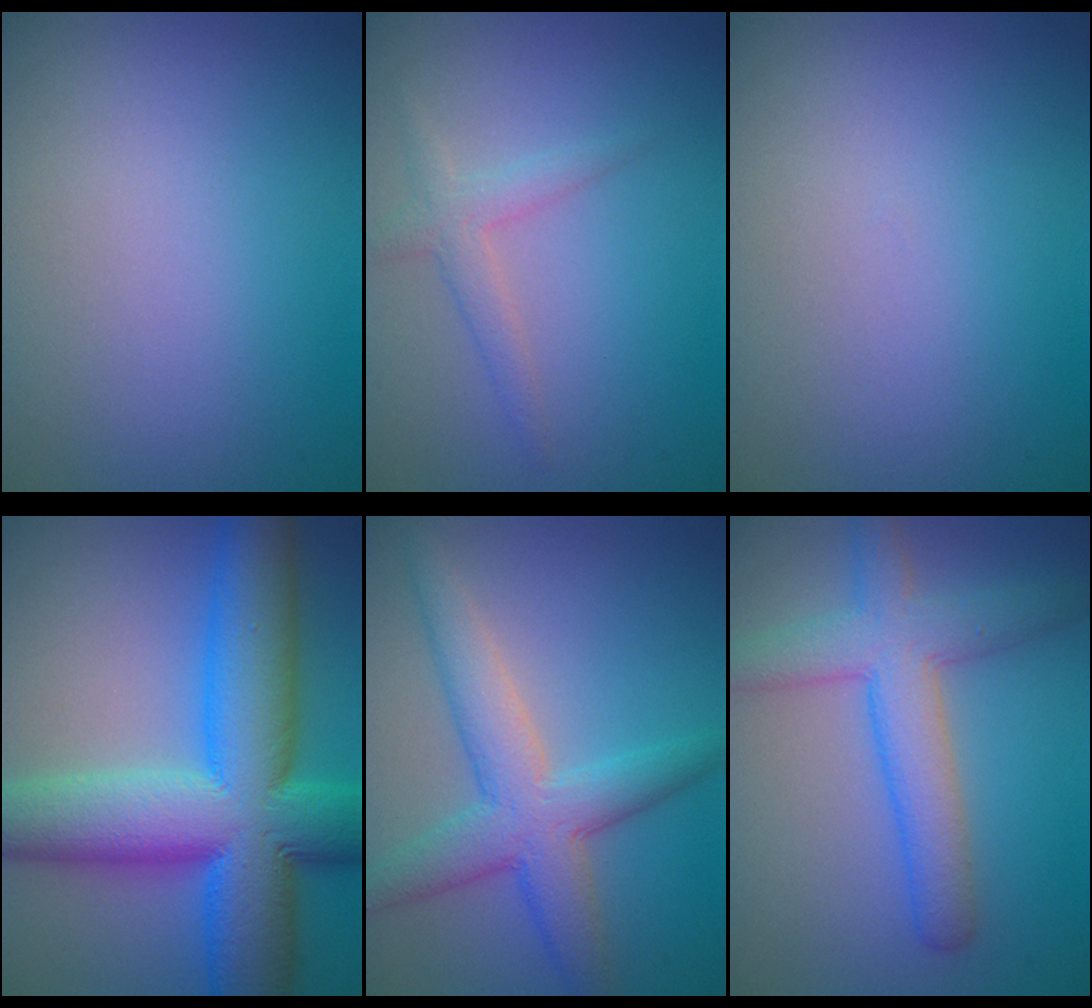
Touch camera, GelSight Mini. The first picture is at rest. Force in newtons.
{"total": 1.8, "press": 1.8, "slide": 0.0}
{"total": 0.0}
{"total": 13.8, "press": 13.8, "slide": 0.5}
{"total": 5.7, "press": 5.7, "slide": 0.4}
{"total": 5.4, "press": 5.4, "slide": 0.1}